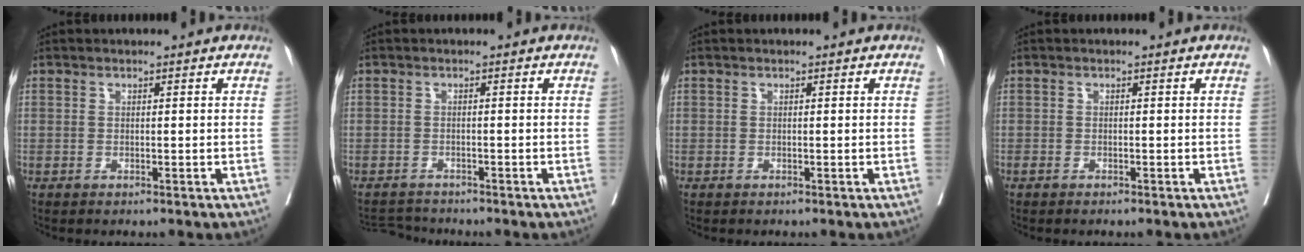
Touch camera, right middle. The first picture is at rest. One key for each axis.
{"total": 2.3, "fx": -2.2, "fy": -0.1, "fz": -0.5, "tx": 0.005, "ty": -0.016, "tz": -0.038}
{"total": 0.0}
{"total": 0.9, "fx": -0.8, "fy": 0.2, "fz": 0.4, "tx": -0.009, "ty": -0.002, "tz": -0.011}